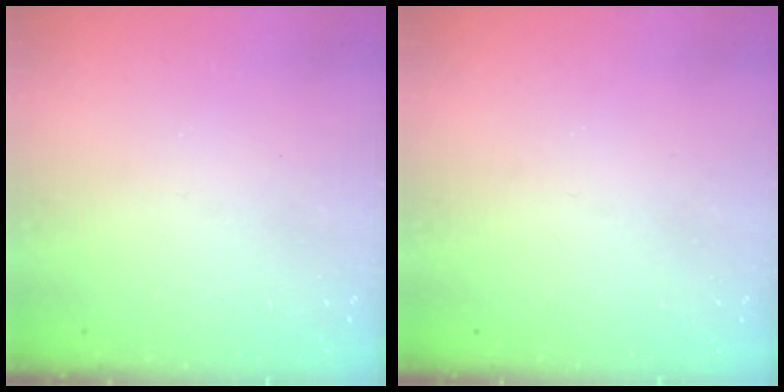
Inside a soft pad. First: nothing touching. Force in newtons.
{"total": 0.0}